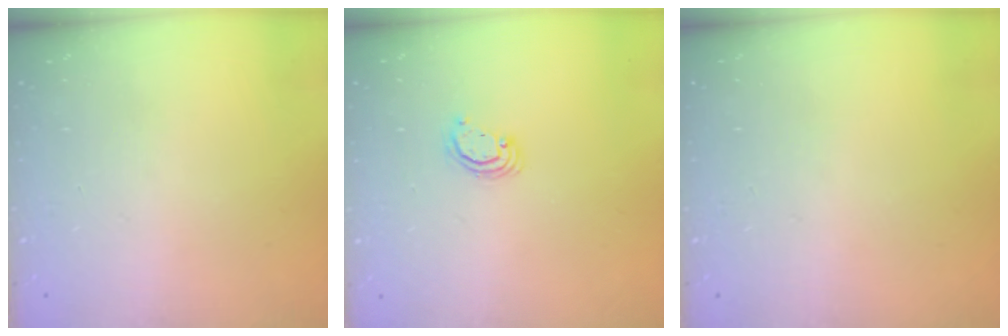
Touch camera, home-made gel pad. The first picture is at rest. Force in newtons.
{"total": 2.7, "press": 2.7, "slide": 0.2}
{"total": 0.0}